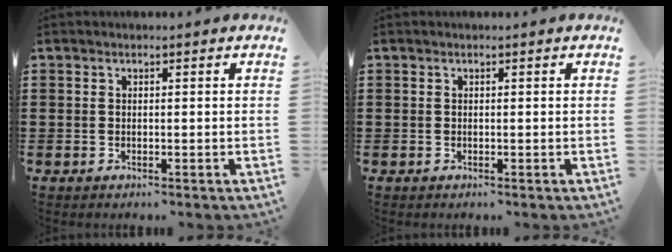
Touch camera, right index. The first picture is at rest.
{"total": 0.0}